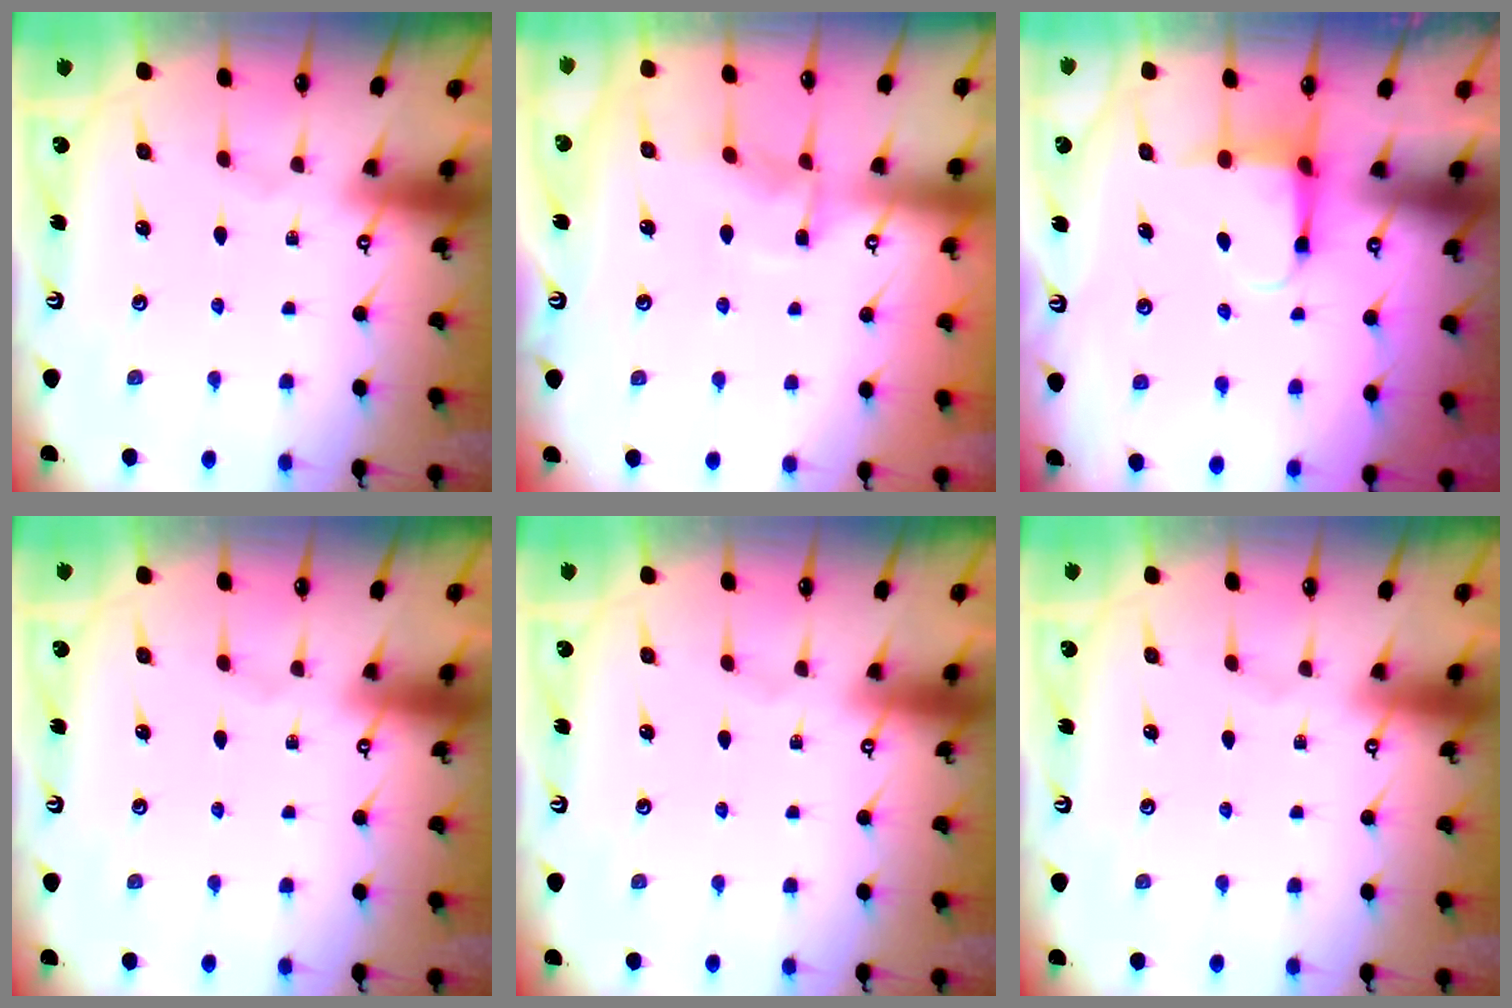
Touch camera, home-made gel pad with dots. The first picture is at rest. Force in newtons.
{"total": 6.3, "press": 6.3, "slide": 0.7}
{"total": 3.9, "press": 3.9, "slide": 0.6}
{"total": 0.0}
{"total": 0.0}
{"total": 0.0}